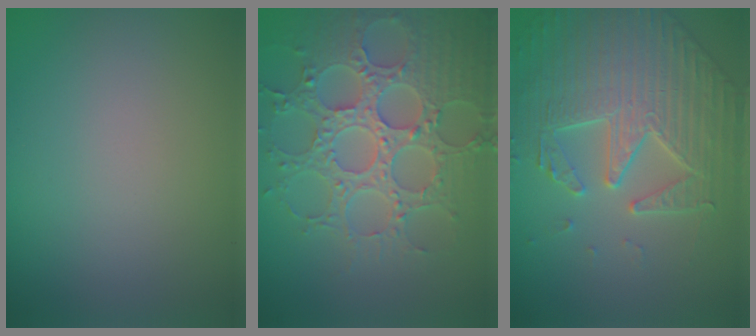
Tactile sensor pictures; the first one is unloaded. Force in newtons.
{"total": 7.3, "press": 6.0, "slide": 4.1}
{"total": 5.2, "press": 4.9, "slide": 1.5}